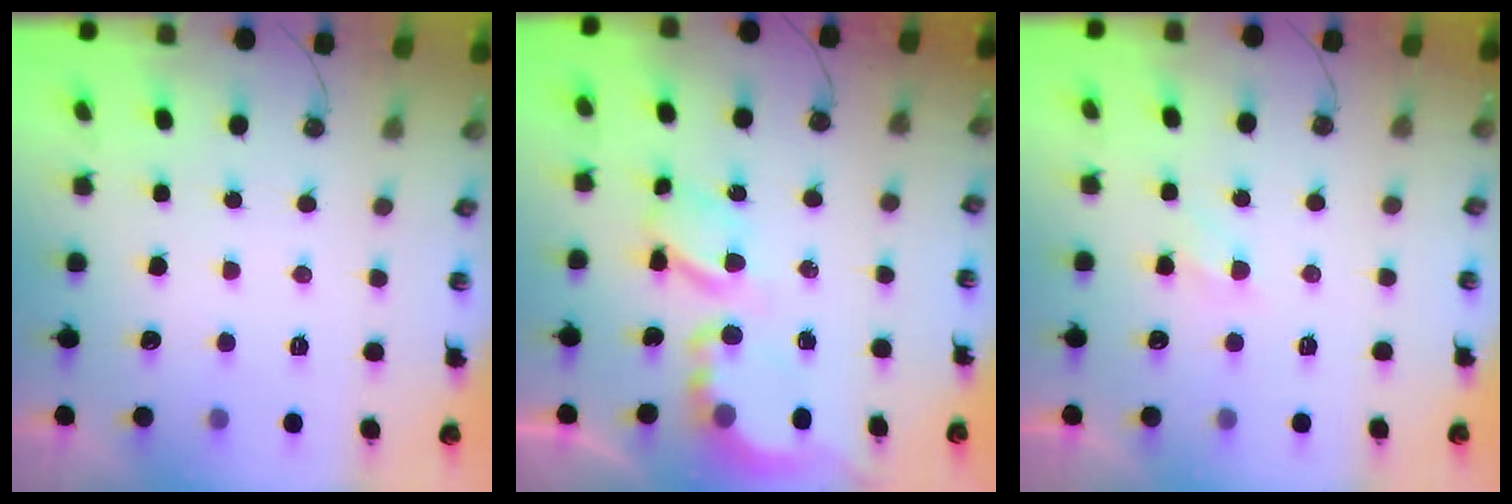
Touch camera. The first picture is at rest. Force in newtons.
{"total": 6.6, "press": 6.6, "slide": 0.4}
{"total": 2.9, "press": 2.9, "slide": 0.4}